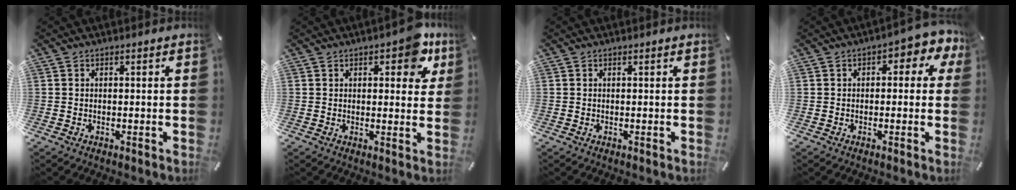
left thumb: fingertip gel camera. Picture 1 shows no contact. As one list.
[{"total": 8.6, "force": [4.3, 4.2, 6.1], "torque": [-0.071, -0.014, 0.069]}, {"total": 0.0}, {"total": 4.5, "force": [0.4, 2.9, 3.4], "torque": [-0.044, 0.006, -0.001]}]